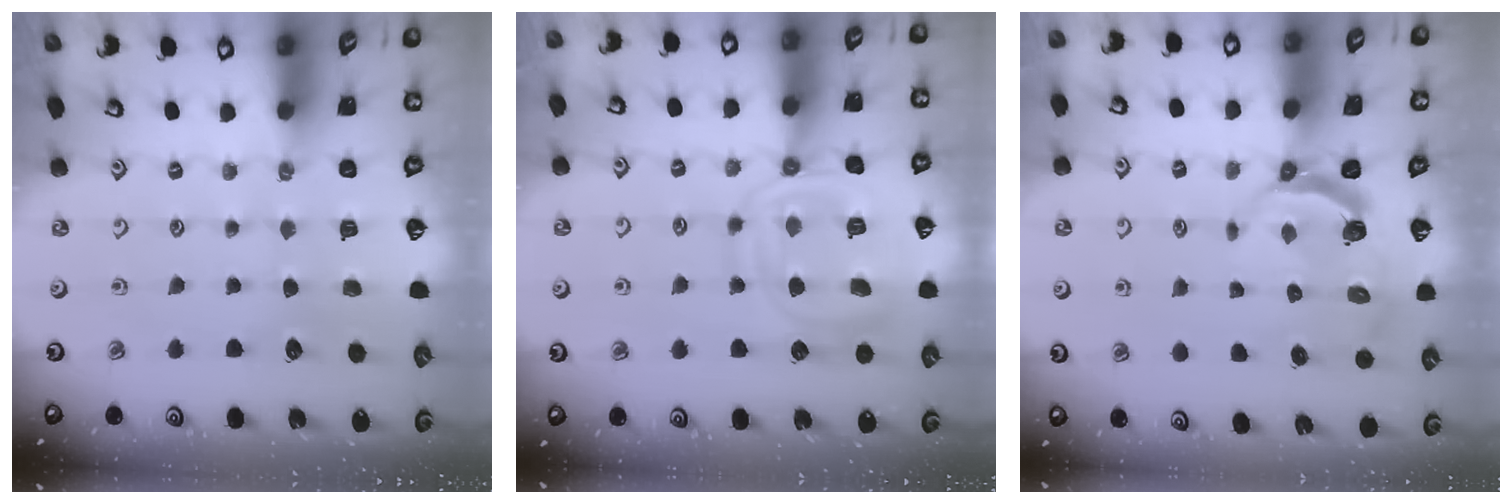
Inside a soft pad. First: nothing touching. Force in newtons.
{"total": 12.3, "press": 12.3, "slide": 1.1}
{"total": 4.5, "press": 3.5, "slide": 3.0}